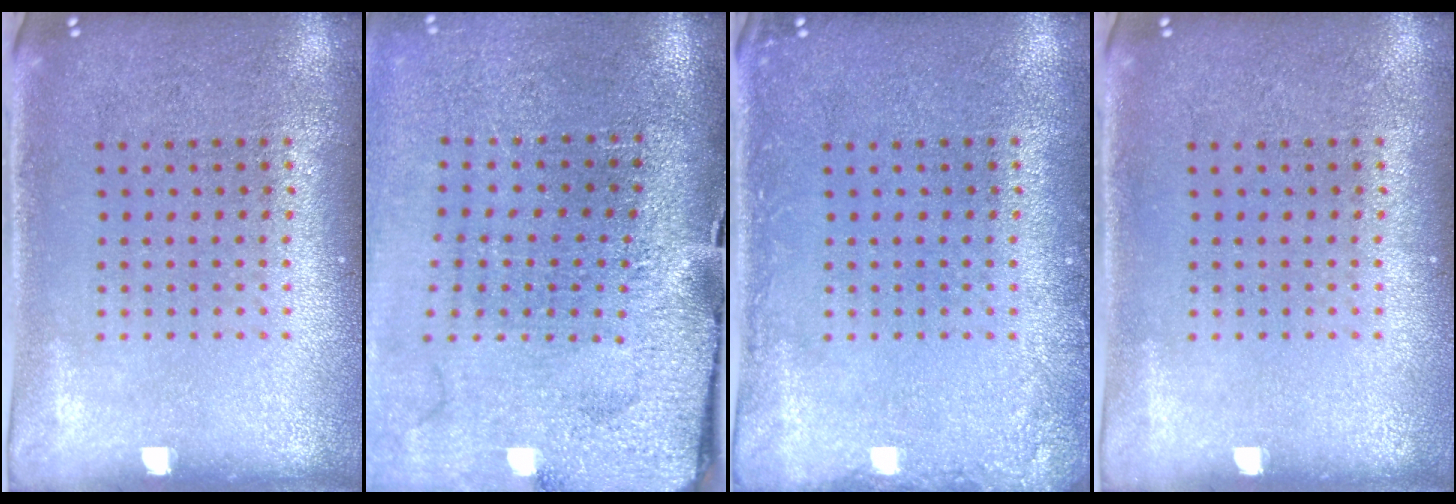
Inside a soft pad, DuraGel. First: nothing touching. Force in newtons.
{"total": 3.6, "press": 3.0, "slide": 1.9}
{"total": 1.3, "press": 1.3, "slide": 0.1}
{"total": 0.0}